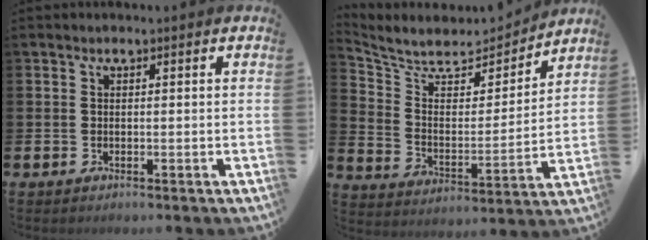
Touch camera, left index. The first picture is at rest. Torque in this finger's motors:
{"motor_torque": [-1.06, -1.08, -0.58, -0.02]}